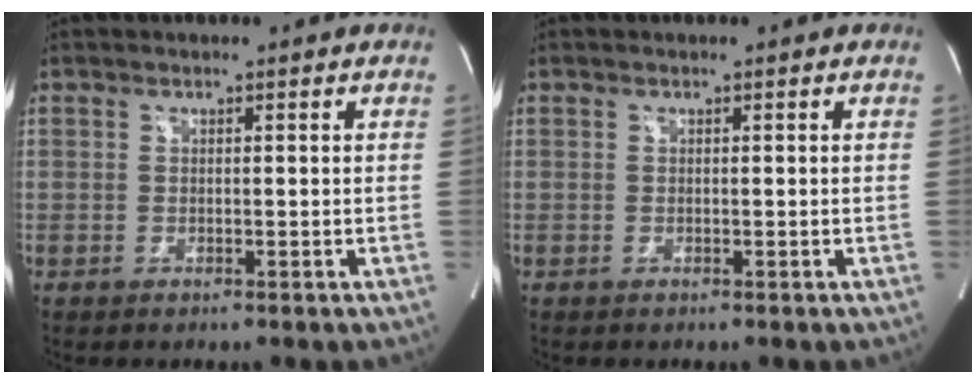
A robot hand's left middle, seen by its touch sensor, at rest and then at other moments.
{"total": 0.0}